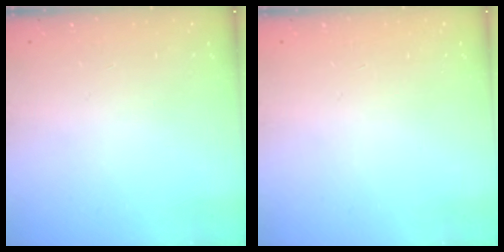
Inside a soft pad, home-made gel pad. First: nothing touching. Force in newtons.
{"total": 0.0}